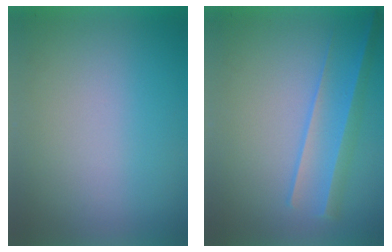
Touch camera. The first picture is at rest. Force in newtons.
{"total": 2.2}